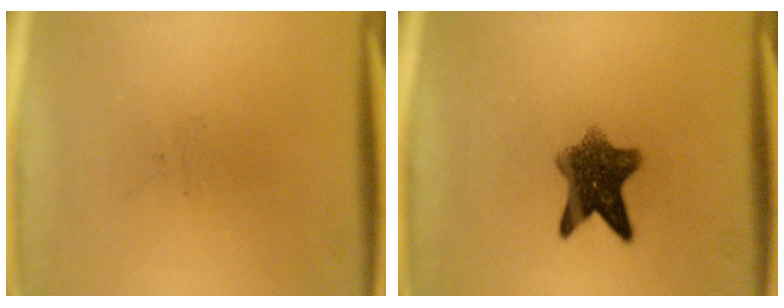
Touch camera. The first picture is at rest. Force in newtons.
{"total": 7.8}